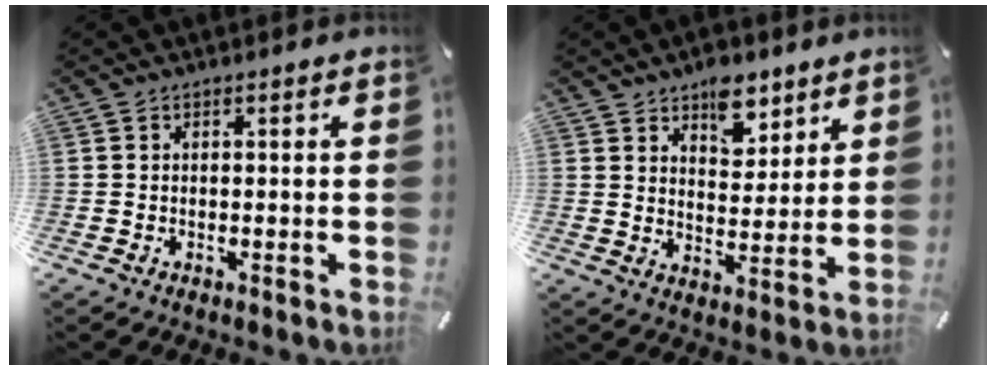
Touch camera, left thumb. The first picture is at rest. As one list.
[{"total": 8.3, "force": [5.8, 4.9, 3.2], "torque": [-0.020, -0.038, 0.098]}]